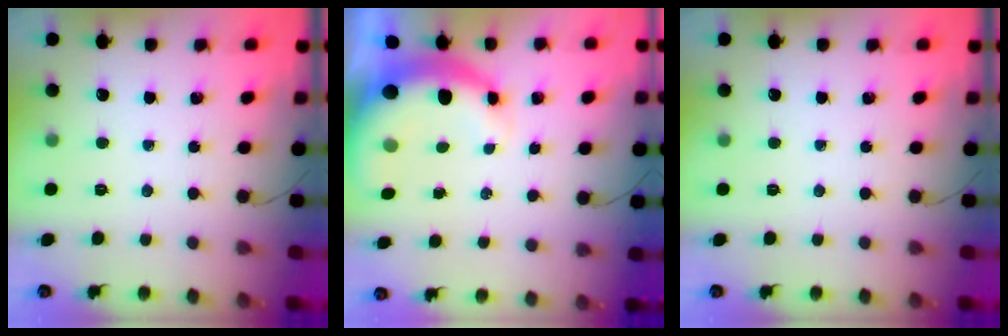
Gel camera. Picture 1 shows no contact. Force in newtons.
{"total": 7.5, "press": 7.3, "slide": 1.6}
{"total": 0.0}